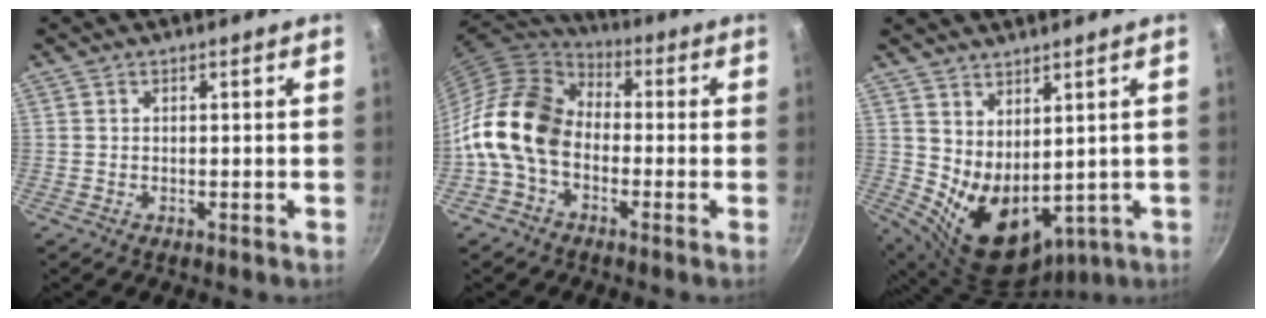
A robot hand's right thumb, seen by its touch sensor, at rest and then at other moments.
{"total": 14.8, "force": [-2.8, 10.5, 10.0], "torque": [-0.161, 0.041, -0.078]}
{"total": 12.3, "force": [1.7, 7.8, 9.3], "torque": [-0.131, -0.033, 0.064]}